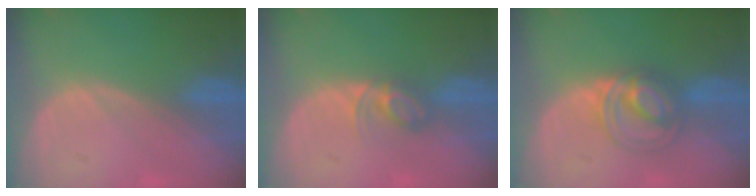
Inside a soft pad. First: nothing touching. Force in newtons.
{"total": 3.3, "press": 3.2, "slide": 0.4}
{"total": 5.8, "press": 5.7, "slide": 1.2}